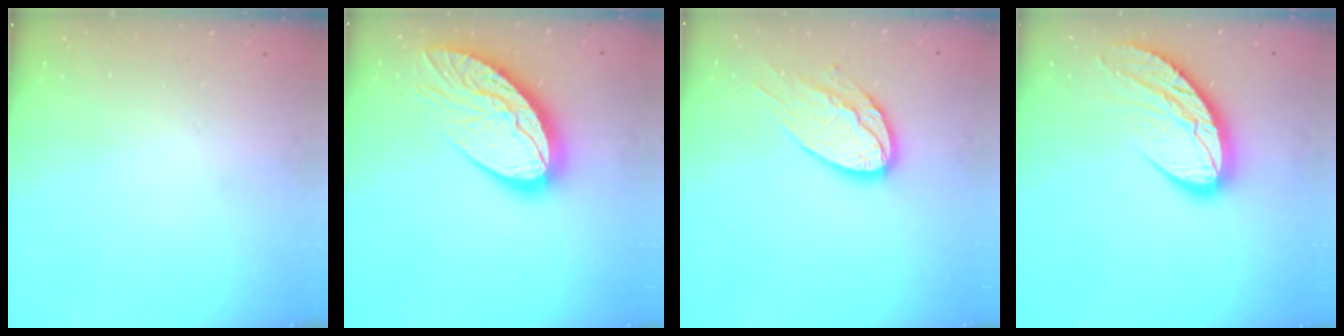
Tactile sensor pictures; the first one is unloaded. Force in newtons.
{"total": 17.9, "press": 17.8, "slide": 1.7}
{"total": 15.1, "press": 15.1, "slide": 1.4}
{"total": 12.8, "press": 12.8, "slide": 1.0}